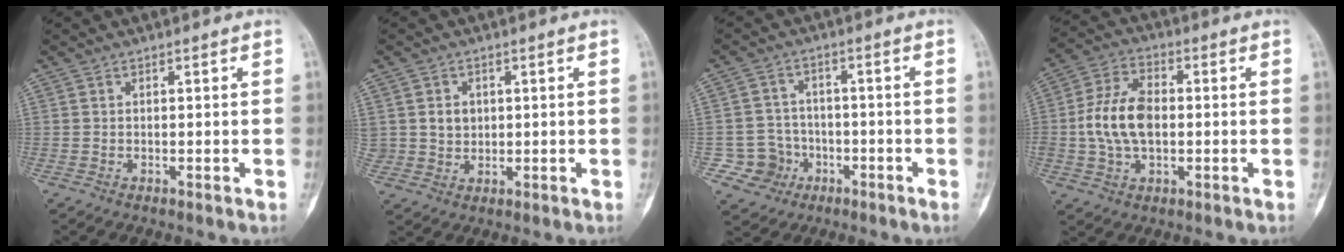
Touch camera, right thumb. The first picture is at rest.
{"total": 4.1, "force": [0.8, 3.6, 1.8], "torque": [-0.013, -0.002, 0.020]}
{"total": 6.9, "force": [-2.7, 6.3, 0.5], "torque": [0.024, 0.022, -0.041]}
{"total": 11.8, "force": [-0.4, 7.3, 9.2], "torque": [-0.175, 0.020, -0.010]}